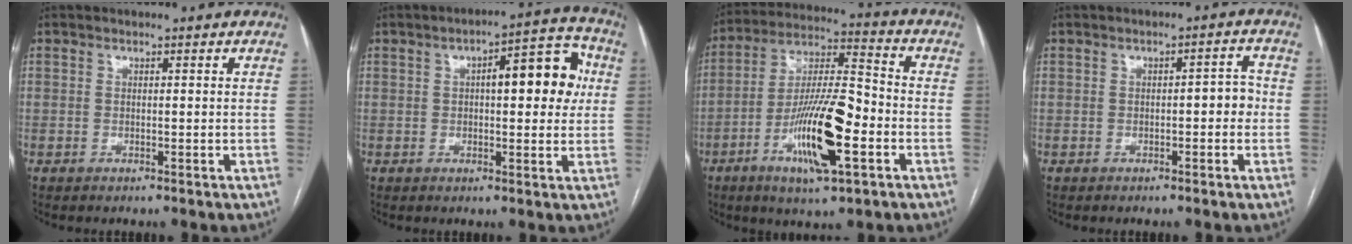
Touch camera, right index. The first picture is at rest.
{"total": 10.4, "force": [1.7, 3.3, 9.7], "torque": [-0.127, 0.031, 0.021]}
{"total": 15.8, "force": [-5.6, 2.9, 14.5], "torque": [-0.276, -0.005, -0.096]}
{"total": 3.1, "force": [-0.5, 1.2, 2.9], "torque": [-0.031, 0.015, -0.007]}